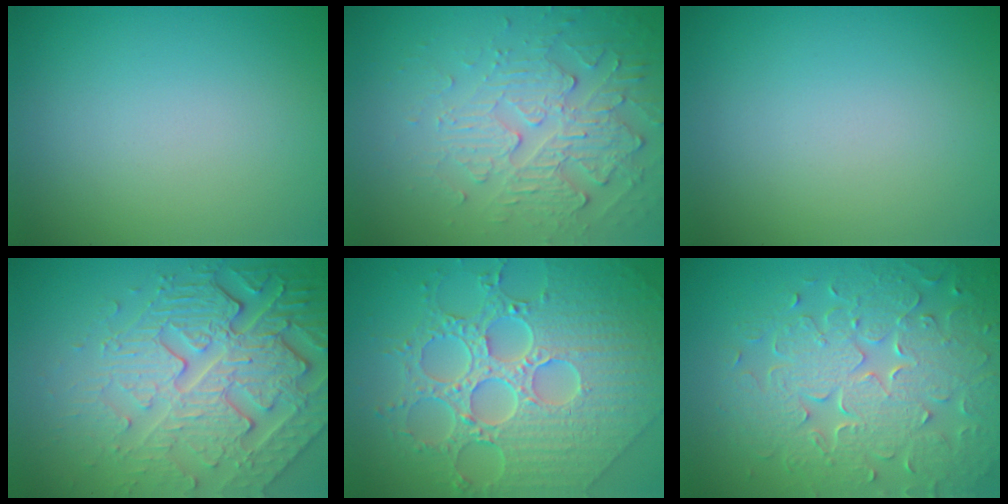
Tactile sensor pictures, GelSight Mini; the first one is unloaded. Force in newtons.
{"total": 4.2, "press": 3.5, "slide": 2.3}
{"total": 0.0}
{"total": 7.7, "press": 5.9, "slide": 4.9}
{"total": 9.8, "press": 7.2, "slide": 6.6}
{"total": 8.3, "press": 5.9, "slide": 5.8}